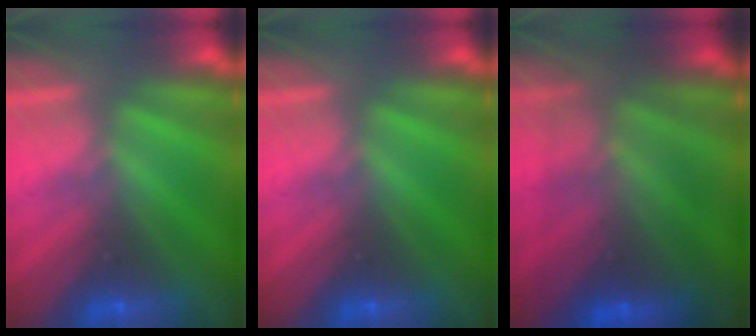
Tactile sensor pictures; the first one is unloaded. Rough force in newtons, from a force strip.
{"total": 0.0}
{"total": 5.5}